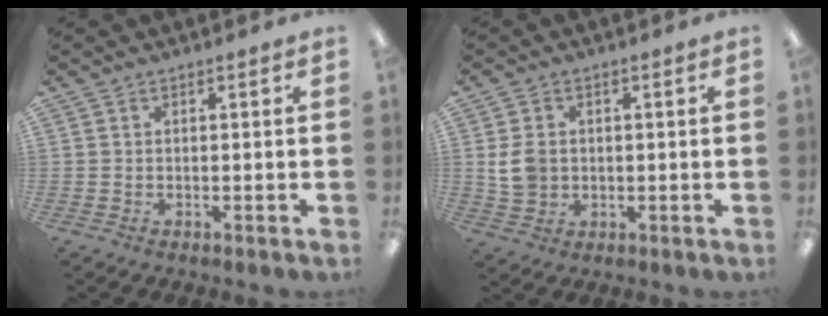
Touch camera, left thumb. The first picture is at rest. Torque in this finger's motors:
{"motor_torque": [-0.12, 0.44, 0.47, -0.44, 0.04]}